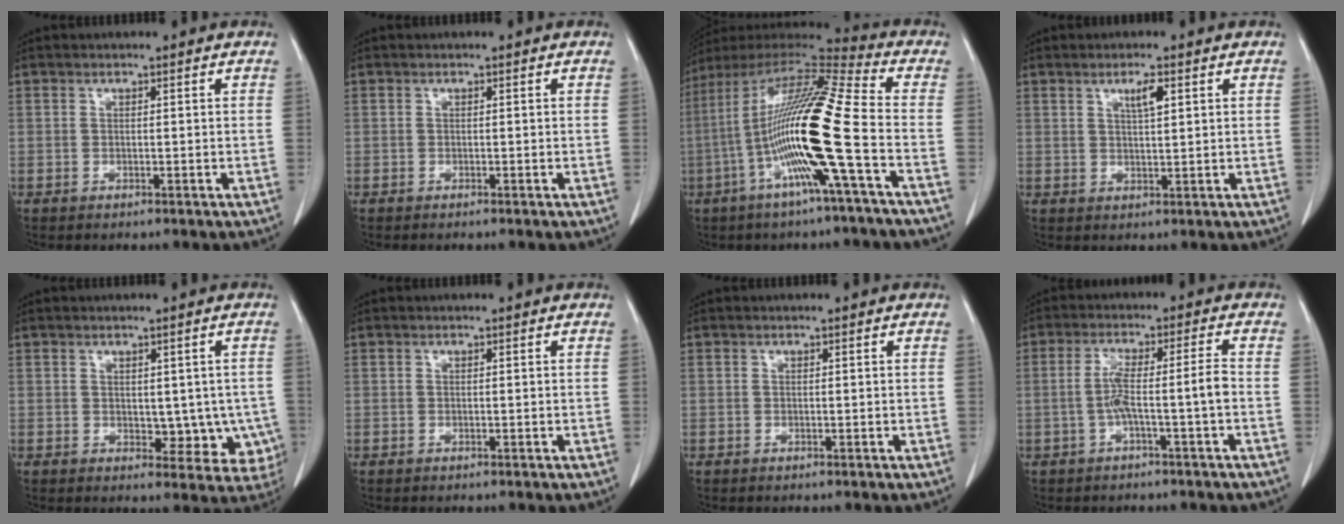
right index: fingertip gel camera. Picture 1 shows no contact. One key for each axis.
{"total": 0.0}
{"total": 19.9, "fx": -4.5, "fy": -0.3, "fz": 19.4, "tx": -0.376, "ty": -0.003, "tz": -0.097}
{"total": 2.9, "fx": 1.4, "fy": 0.4, "fz": 2.5, "tx": -0.044, "ty": -0.001, "tz": 0.024}
{"total": 6.7, "fx": -0.5, "fy": 4.2, "fz": 5.2, "tx": -0.036, "ty": 0.003, "tz": 0.006}
{"total": 0.0}
{"total": 0.0}
{"total": 5.3, "fx": -1.5, "fy": -0.8, "fz": 5.0, "tx": -0.097, "ty": 0.019, "tz": -0.022}